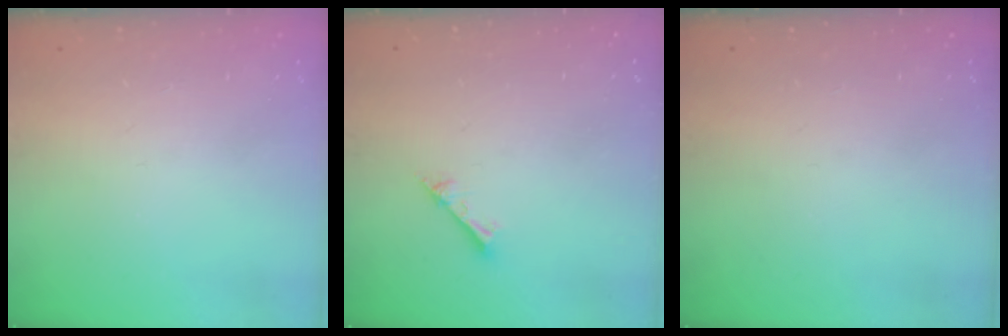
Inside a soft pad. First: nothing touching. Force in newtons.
{"total": 1.6, "press": 1.6, "slide": 0.2}
{"total": 0.0}